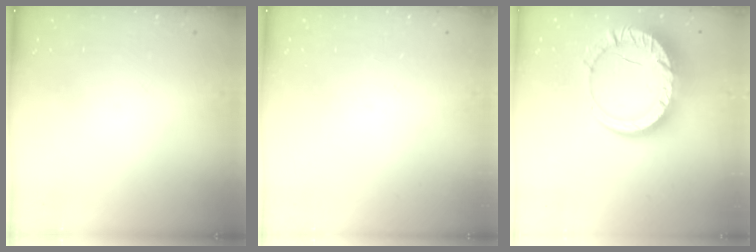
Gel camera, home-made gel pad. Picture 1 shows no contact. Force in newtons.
{"total": 0.0}
{"total": 18.9, "press": 18.8, "slide": 1.9}